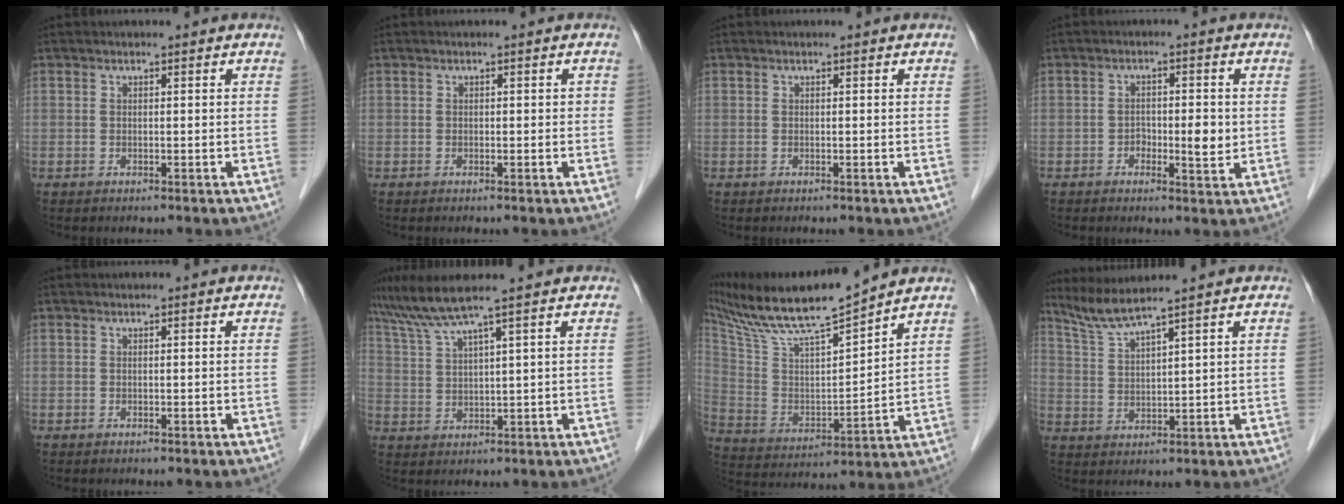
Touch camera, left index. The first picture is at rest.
{"total": 0.6, "force": [0.1, 0.4, 0.4], "torque": [-0.001, 0.004, 0.000]}
{"total": 0.0}
{"total": 3.7, "force": [-0.5, 1.6, 3.3], "torque": [-0.048, 0.001, -0.005]}
{"total": 0.0}
{"total": 6.3, "force": [5.1, -1.8, 3.3], "torque": [-0.074, 0.011, 0.105]}
{"total": 16.7, "force": [14.8, -0.1, 7.9], "torque": [-0.152, 0.004, 0.273]}
{"total": 5.3, "force": [4.7, -1.6, 2.0], "torque": [-0.050, -0.002, 0.102]}